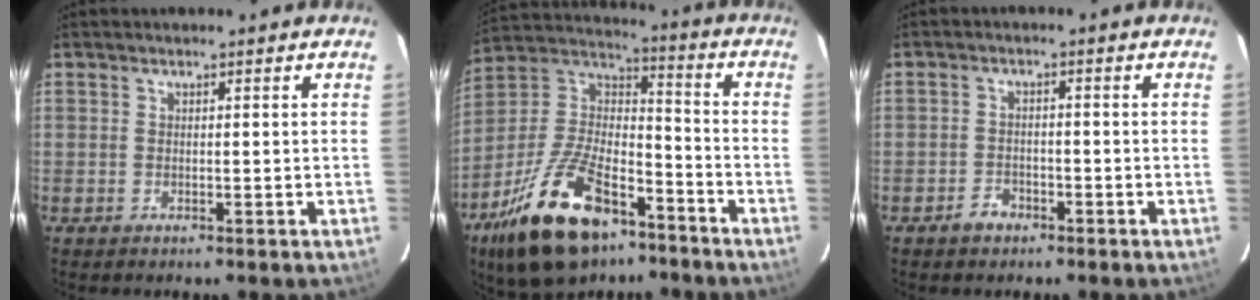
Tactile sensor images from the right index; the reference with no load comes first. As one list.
[{"total": 23.0, "force": [-13.8, 10.9, 14.7], "torque": [-0.299, -0.006, -0.234]}, {"total": 3.2, "force": [-2.2, 2.1, 0.9], "torque": [-0.021, 0.004, -0.036]}]